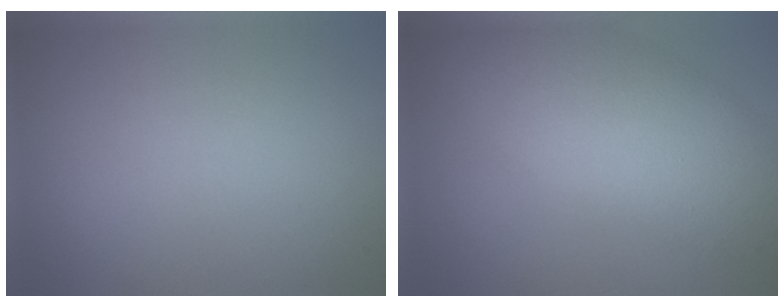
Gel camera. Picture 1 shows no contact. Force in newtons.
{"total": 8.6, "press": 8.6, "slide": 0.5}